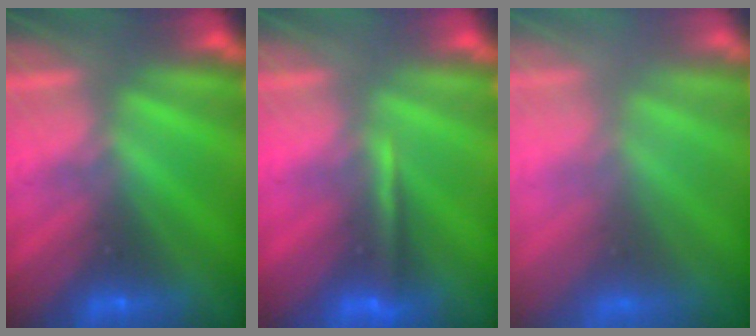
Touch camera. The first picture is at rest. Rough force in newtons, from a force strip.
{"total": 1.3}
{"total": 9.4}